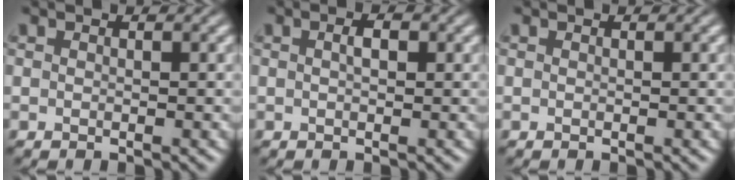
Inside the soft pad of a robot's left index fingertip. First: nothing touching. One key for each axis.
{"total": 1.3, "fx": 0.3, "fy": 0.6, "fz": 1.2, "tx": -0.020, "ty": 0.002, "tz": 0.003}
{"total": 0.0}